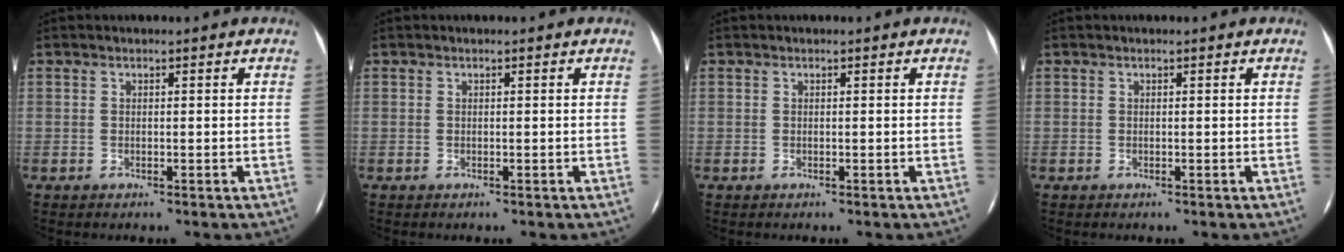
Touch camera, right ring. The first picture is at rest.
{"total": 0.0}
{"total": 0.0}
{"total": 0.0}